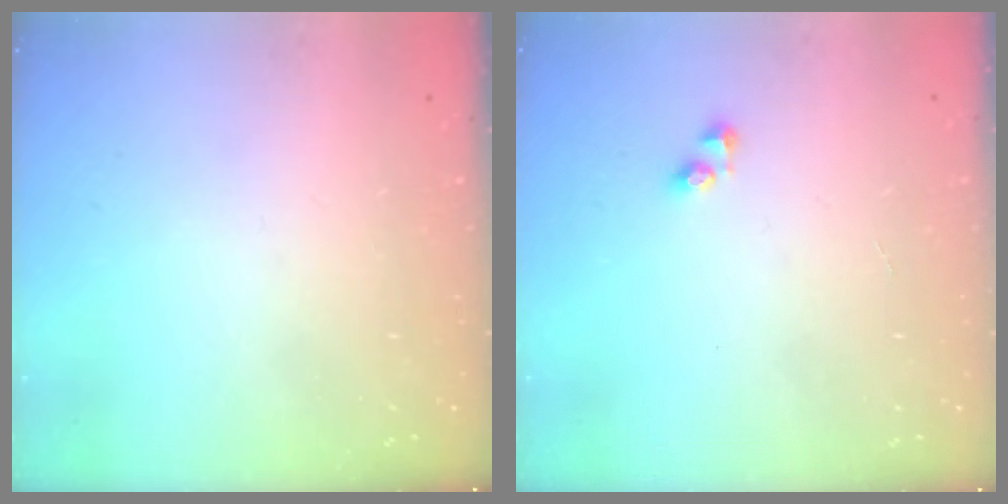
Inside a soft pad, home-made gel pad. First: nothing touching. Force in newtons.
{"total": 2.9, "press": 2.9, "slide": 0.1}